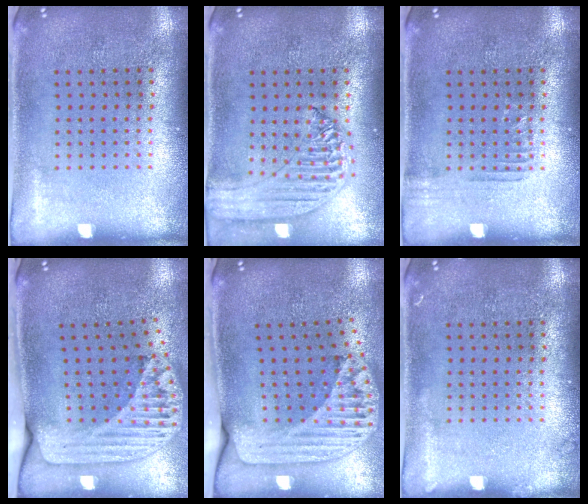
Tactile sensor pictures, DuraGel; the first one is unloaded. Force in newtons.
{"total": 1.5, "press": 1.4, "slide": 0.3}
{"total": 0.9, "press": 0.9, "slide": 0.2}
{"total": 2.4, "press": 1.7, "slide": 1.7}
{"total": 2.4, "press": 1.7, "slide": 1.7}
{"total": 0.5, "press": 0.5, "slide": 0.1}